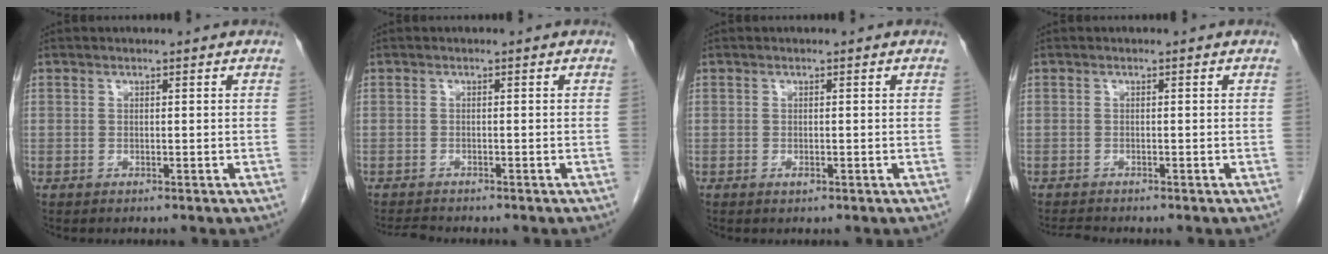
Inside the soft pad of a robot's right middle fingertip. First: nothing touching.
{"total": 1.9, "force": [-1.8, 0.1, 0.3], "torque": [-0.014, -0.012, -0.029]}
{"total": 1.0, "force": [-0.5, 0.2, 0.8], "torque": [-0.016, -0.001, -0.008]}
{"total": 1.3, "force": [-1.3, -0.2, 0.2], "torque": [-0.012, -0.010, -0.020]}